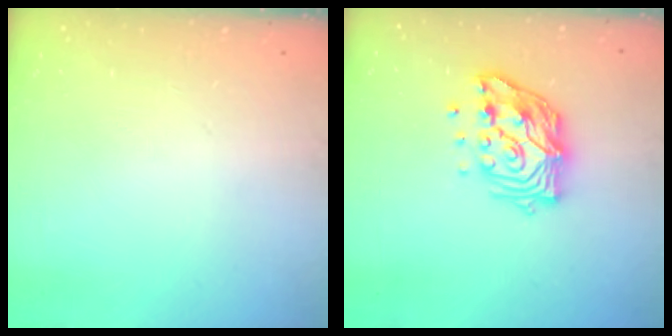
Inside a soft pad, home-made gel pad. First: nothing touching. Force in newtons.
{"total": 15.1, "press": 15.0, "slide": 1.4}